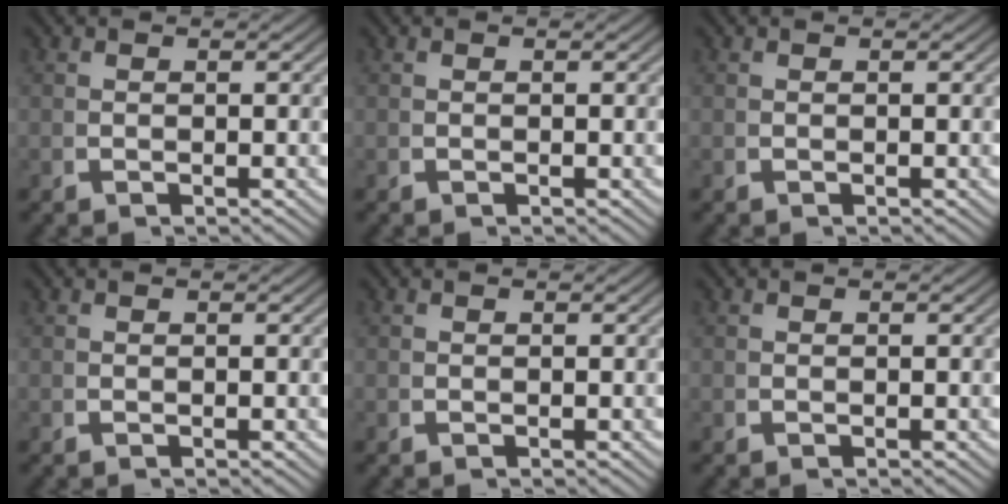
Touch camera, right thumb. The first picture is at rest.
{"total": 0.0}
{"total": 0.0}
{"total": 0.0}
{"total": 0.0}
{"total": 0.0}